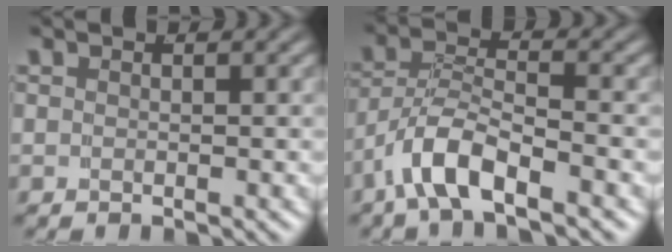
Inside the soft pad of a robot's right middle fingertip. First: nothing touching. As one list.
[{"total": 4.5, "force": [-2.5, 1.9, 3.2], "torque": [-0.074, -0.016, -0.037]}]